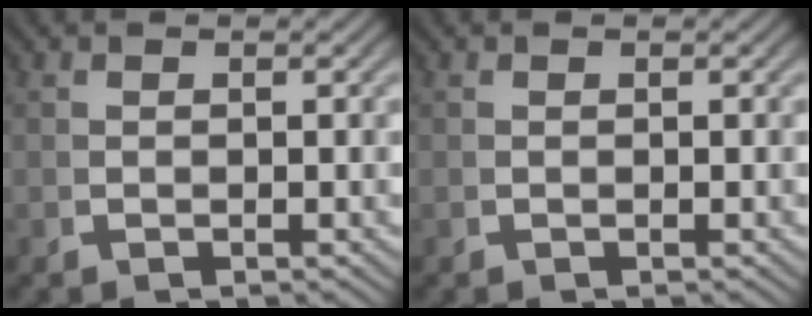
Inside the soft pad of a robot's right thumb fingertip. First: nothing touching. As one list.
[{"total": 0.0}]